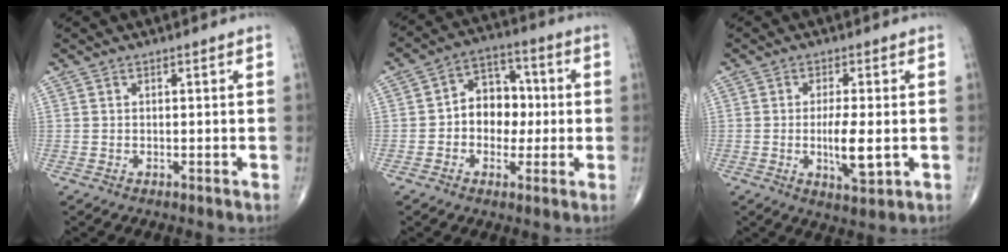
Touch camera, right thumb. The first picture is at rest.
{"total": 9.9, "force": [-0.3, 7.6, 6.3], "torque": [-0.051, 0.030, -0.016]}
{"total": 7.0, "force": [-0.9, 2.0, 6.6], "torque": [-0.116, -0.014, -0.013]}